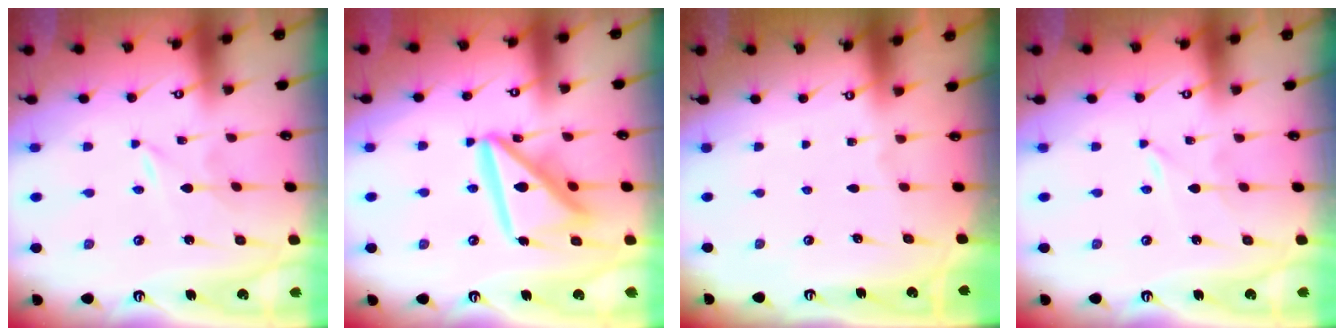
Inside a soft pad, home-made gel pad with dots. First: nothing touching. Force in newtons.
{"total": 15.9, "press": 15.8, "slide": 1.6}
{"total": 0.0}
{"total": 0.0}